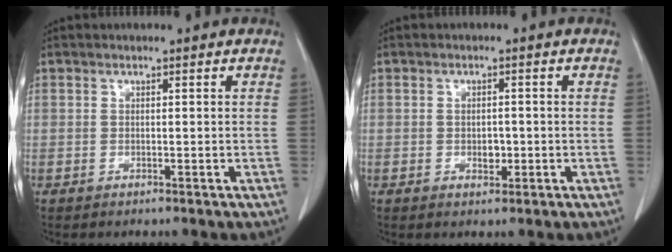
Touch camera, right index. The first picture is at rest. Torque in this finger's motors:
{"motor_torque": [0.24, 0.16, 0.06, 0.01]}